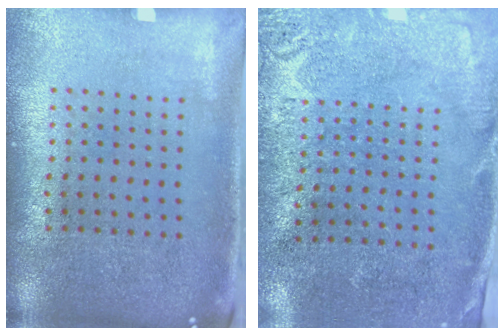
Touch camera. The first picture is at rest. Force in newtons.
{"total": 2.7, "press": 2.4, "slide": 1.2}